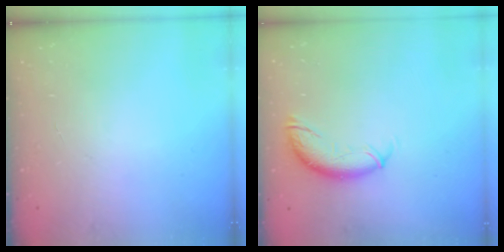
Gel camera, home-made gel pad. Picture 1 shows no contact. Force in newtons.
{"total": 9.9, "press": 9.8, "slide": 1.4}